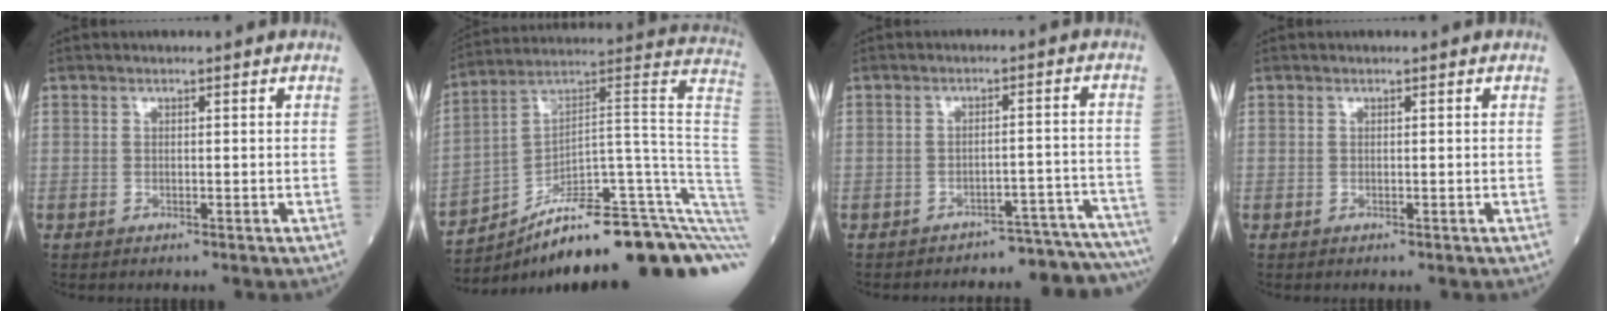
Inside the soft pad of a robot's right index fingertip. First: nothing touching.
{"total": 30.0, "force": [-20.3, 3.0, 21.9], "torque": [-0.183, 0.034, -0.295]}
{"total": 13.4, "force": [-13.4, 0.9, 0.8], "torque": [0.022, 0.031, -0.153]}
{"total": 0.0}